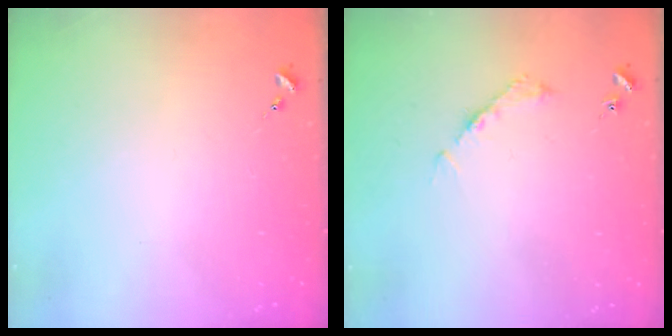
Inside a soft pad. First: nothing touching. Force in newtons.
{"total": 4.1, "press": 4.1, "slide": 0.3}